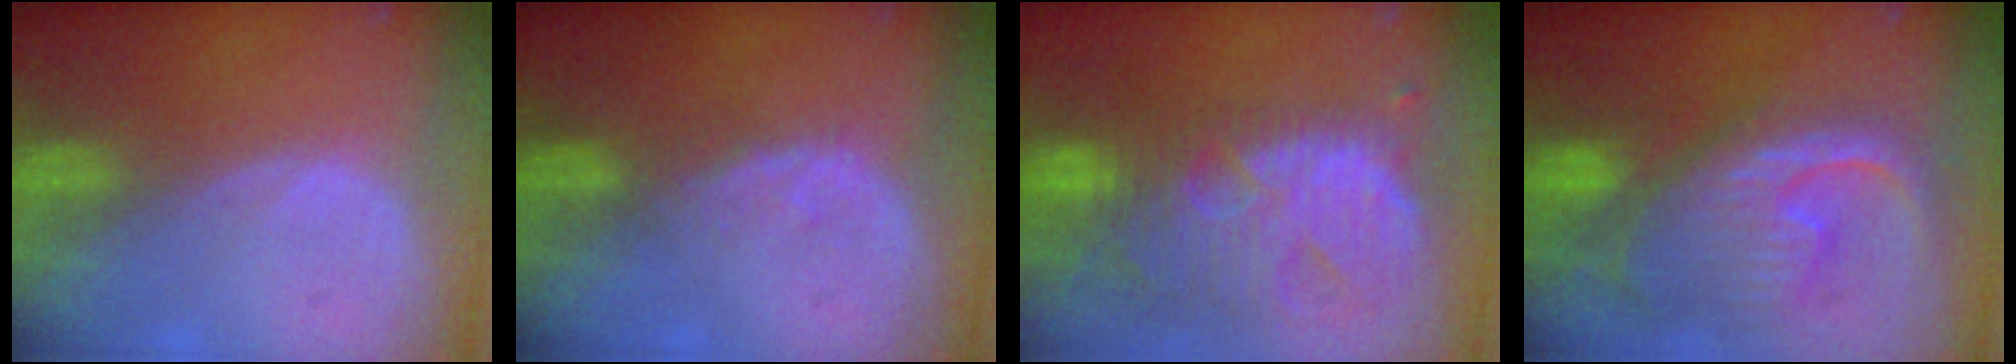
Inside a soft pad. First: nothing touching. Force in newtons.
{"total": 1.9, "press": 1.9, "slide": 0.3}
{"total": 13.9, "press": 11.7, "slide": 7.5}
{"total": 12.5, "press": 10.7, "slide": 6.5}